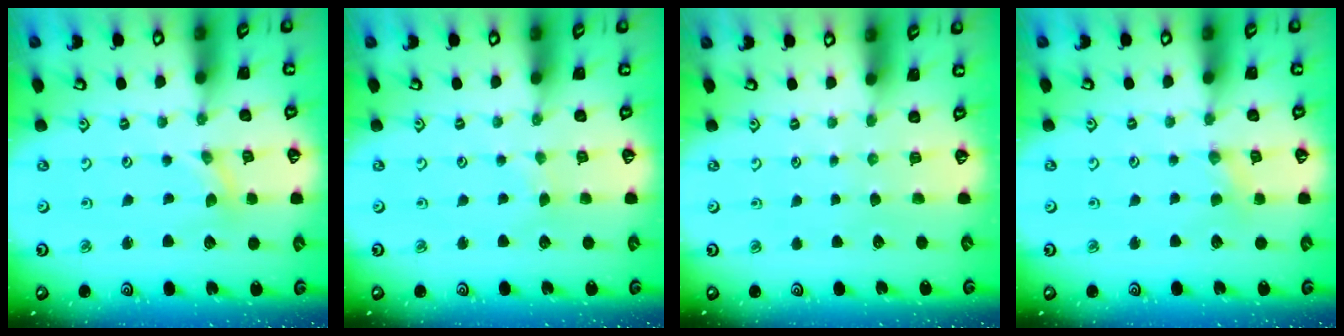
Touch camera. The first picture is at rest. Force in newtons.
{"total": 1.2, "press": 1.2, "slide": 0.2}
{"total": 0.0}
{"total": 2.0, "press": 2.0, "slide": 0.4}